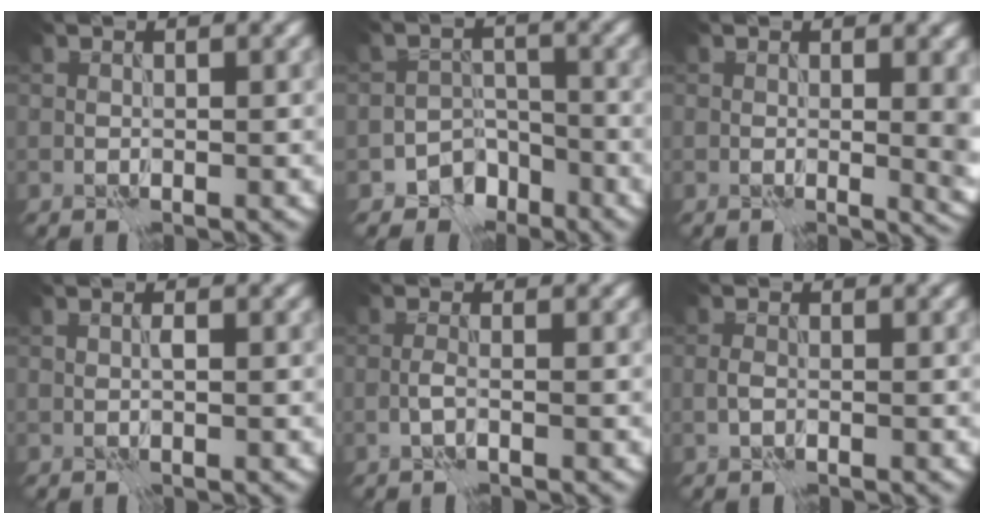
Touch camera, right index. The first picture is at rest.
{"total": 3.8, "force": [-2.9, 2.4, 0.6], "torque": [0.005, 0.004, -0.047]}
{"total": 4.1, "force": [-0.1, 1.6, 3.8], "torque": [-0.036, -0.009, 0.003]}
{"total": 0.5, "force": [0.1, -0.5, 0.0], "torque": [-0.002, 0.001, 0.006]}
{"total": 1.0, "force": [-0.6, -0.2, 0.8], "torque": [-0.020, 0.004, -0.014]}
{"total": 1.0, "force": [-0.6, 0.3, 0.7], "torque": [-0.017, 0.002, -0.014]}